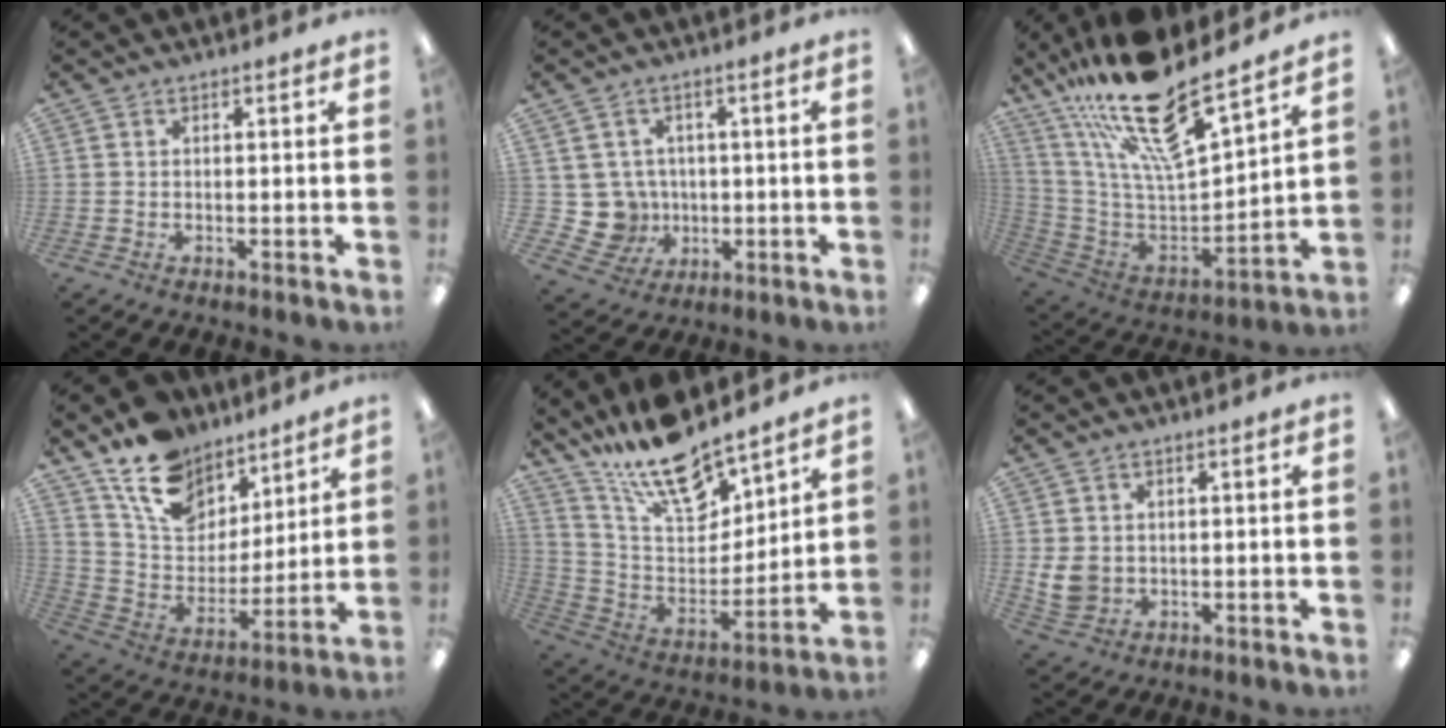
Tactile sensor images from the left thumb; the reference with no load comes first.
{"total": 7.6, "force": [0.5, 7.4, 1.5], "torque": [-0.057, -0.002, 0.019]}
{"total": 22.9, "force": [17.9, 5.6, 13.2], "torque": [-0.235, -0.127, 0.305]}
{"total": 16.4, "force": [11.9, 9.8, 5.6], "torque": [-0.117, -0.072, 0.227]}
{"total": 17.9, "force": [15.0, 5.8, 8.0], "torque": [-0.157, -0.095, 0.265]}
{"total": 5.2, "force": [0.9, 4.5, 2.4], "torque": [-0.045, 0.004, 0.021]}